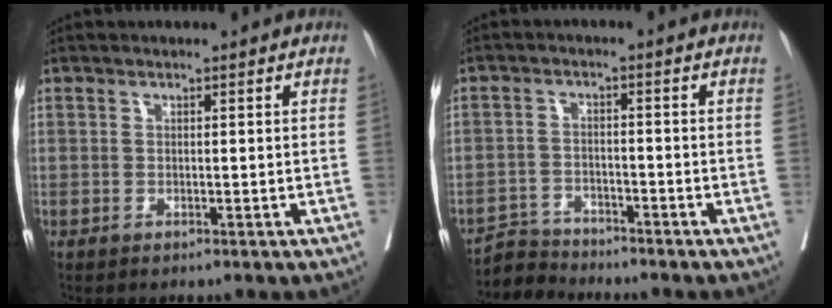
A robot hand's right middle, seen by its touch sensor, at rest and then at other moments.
{"total": 4.0, "force": [-3.7, 0.2, -1.3], "torque": [0.024, -0.005, -0.069]}